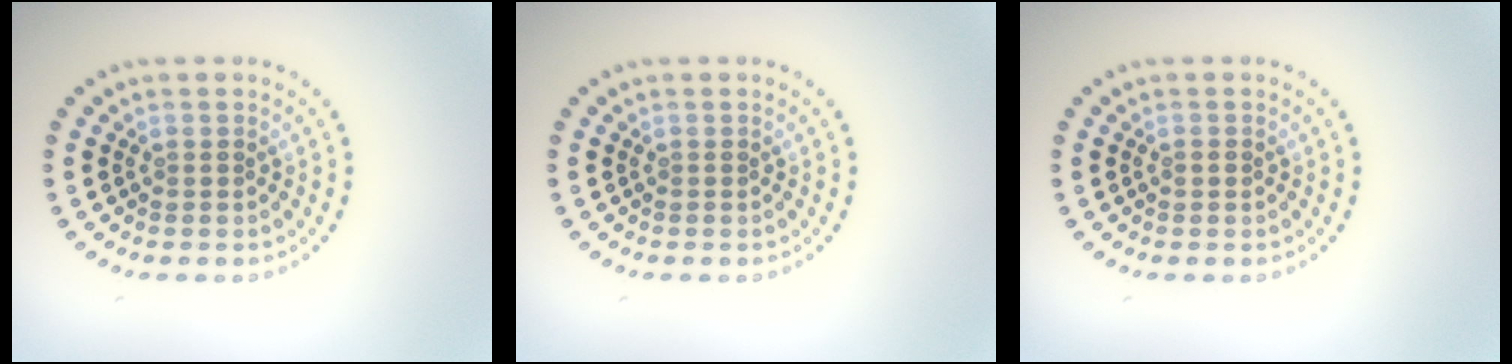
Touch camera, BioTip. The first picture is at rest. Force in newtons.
{"total": 0.0}
{"total": 0.8, "press": 0.8, "slide": 0.2}